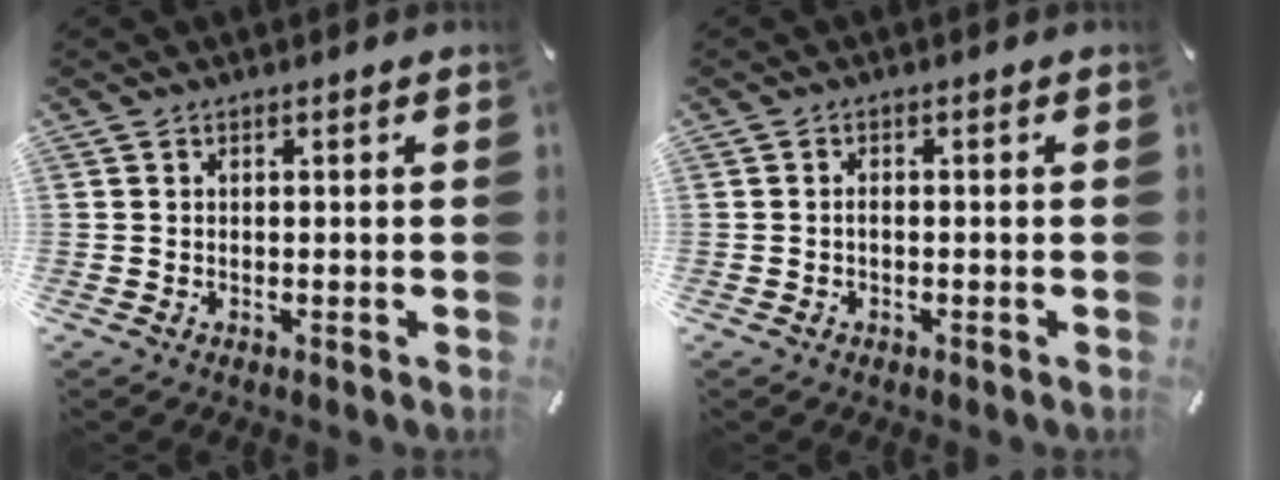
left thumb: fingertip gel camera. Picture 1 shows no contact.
{"total": 1.1, "force": [-0.4, 0.5, 0.8], "torque": [-0.018, 0.001, -0.009]}